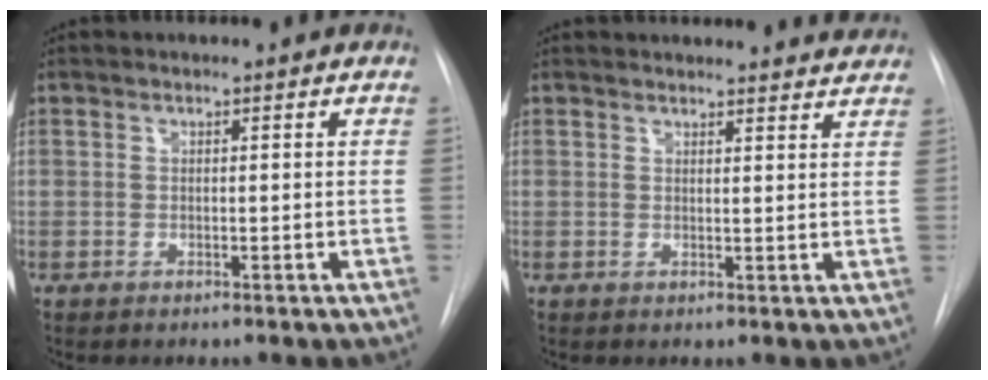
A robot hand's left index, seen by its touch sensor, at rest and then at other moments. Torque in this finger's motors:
{"motor_torque": [0.23, -0.28, -0.02, -0.01]}